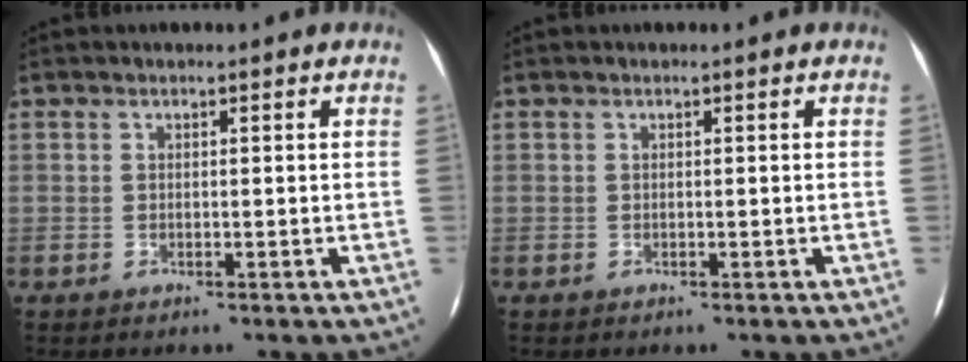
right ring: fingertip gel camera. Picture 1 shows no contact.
{"total": 0.0}